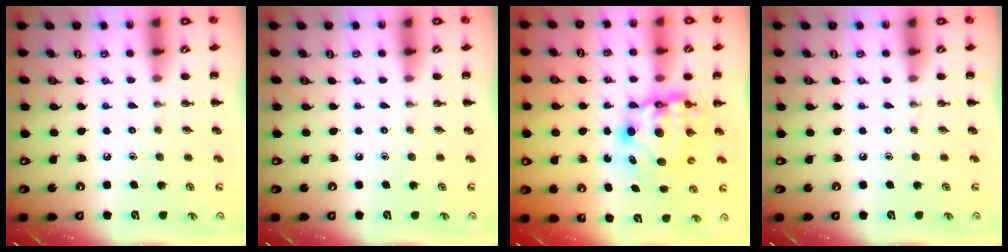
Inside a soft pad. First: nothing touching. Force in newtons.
{"total": 0.0}
{"total": 7.3, "press": 7.0, "slide": 2.1}
{"total": 0.0}